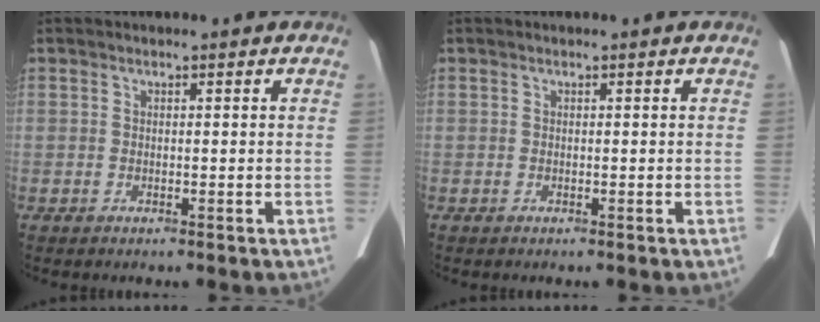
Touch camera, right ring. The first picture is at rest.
{"total": 0.0}